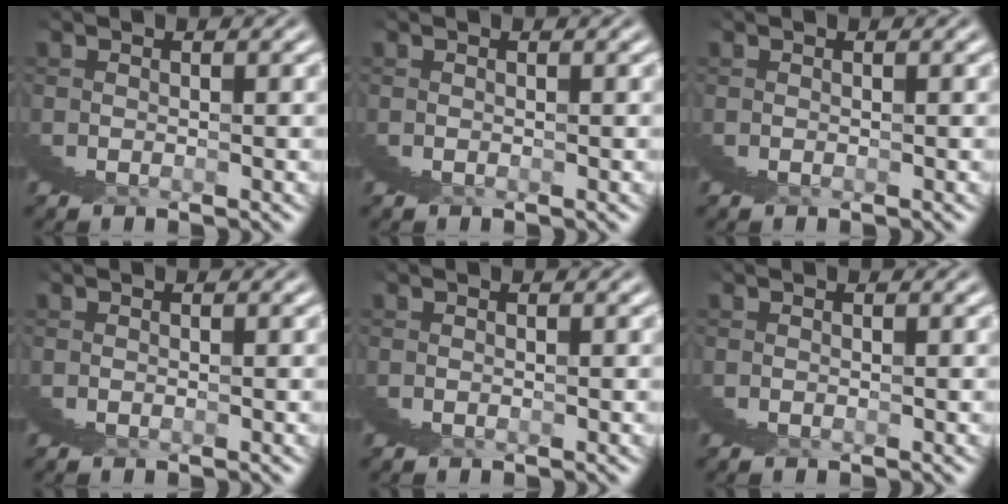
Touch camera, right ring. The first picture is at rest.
{"total": 0.0}
{"total": 0.0}
{"total": 0.0}
{"total": 0.0}
{"total": 0.0}